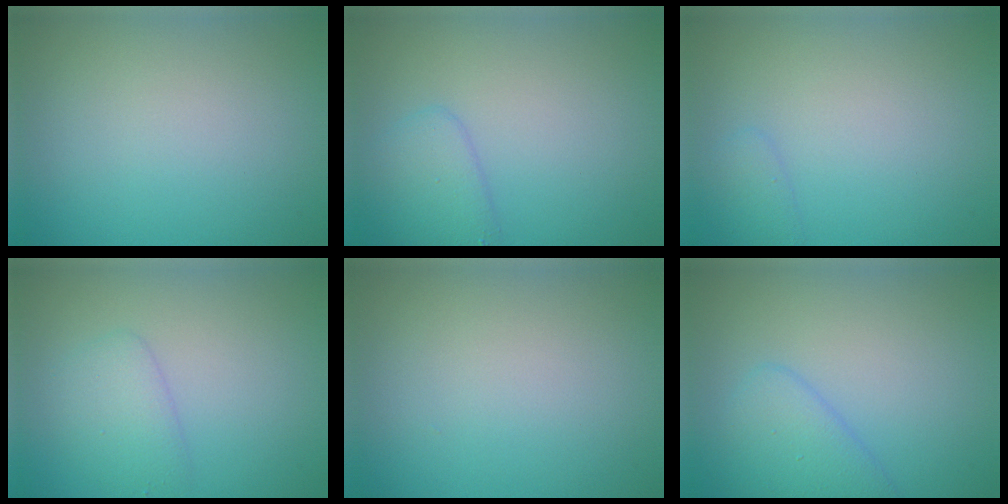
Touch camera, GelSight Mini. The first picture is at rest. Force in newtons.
{"total": 2.4, "press": 2.4, "slide": 0.1}
{"total": 1.0, "press": 1.0, "slide": 0.1}
{"total": 2.2, "press": 2.2, "slide": 0.2}
{"total": 0.0}
{"total": 2.9, "press": 2.9, "slide": 0.3}